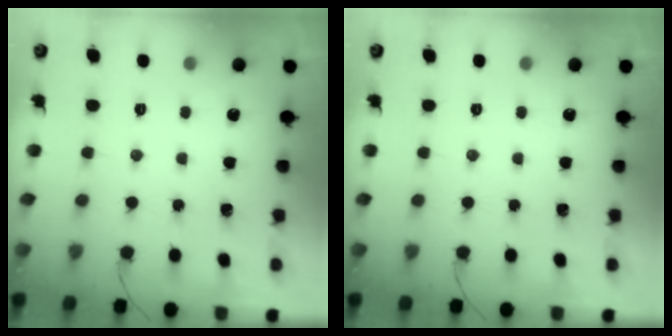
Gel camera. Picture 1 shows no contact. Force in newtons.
{"total": 0.0}